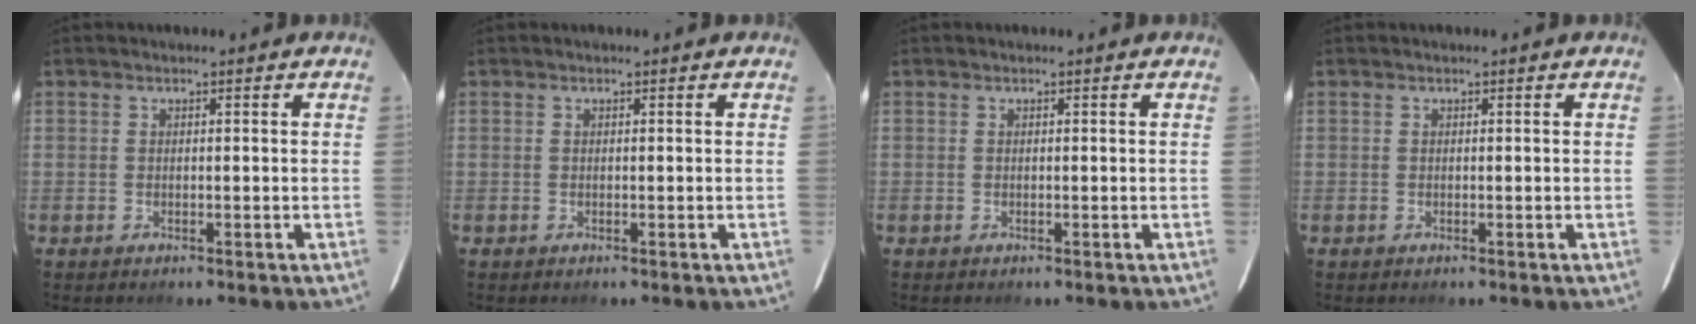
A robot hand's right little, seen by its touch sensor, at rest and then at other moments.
{"total": 0.0}
{"total": 0.0}
{"total": 0.0}